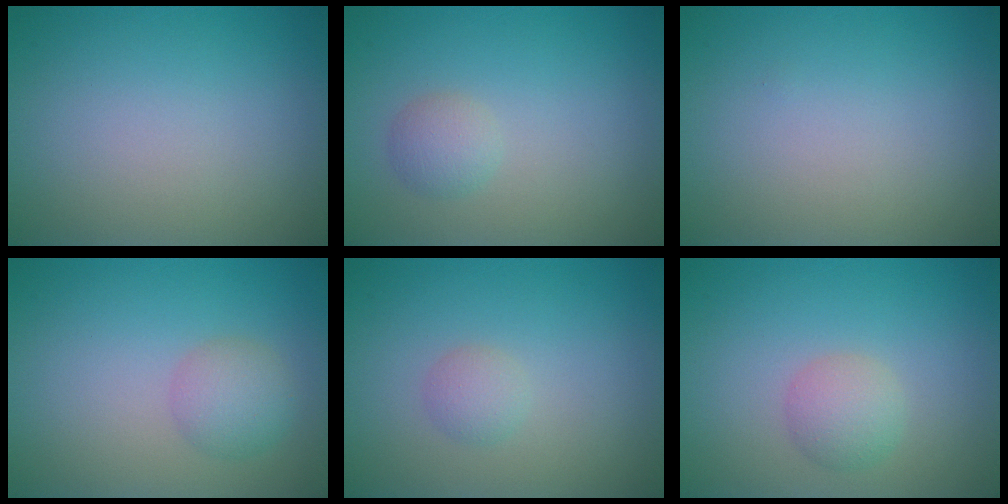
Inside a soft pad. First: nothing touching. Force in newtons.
{"total": 1.6, "press": 1.6, "slide": 0.0}
{"total": 0.0}
{"total": 2.5, "press": 2.5, "slide": 0.0}
{"total": 1.3, "press": 1.3, "slide": 0.1}
{"total": 2.3, "press": 2.3, "slide": 0.0}